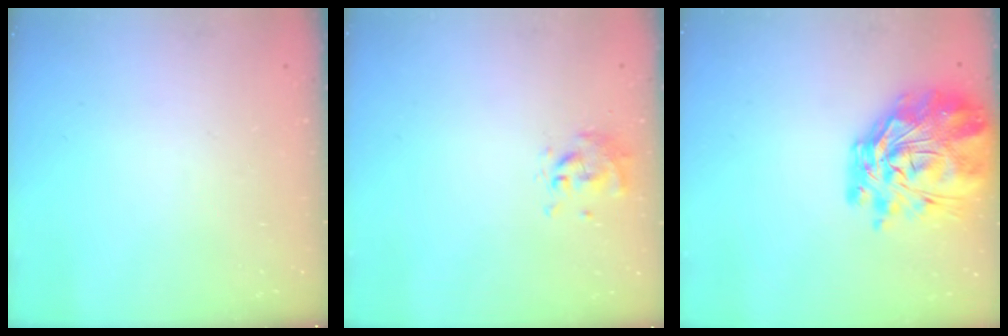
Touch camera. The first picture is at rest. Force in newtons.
{"total": 0.0}
{"total": 10.1, "press": 9.4, "slide": 3.7}